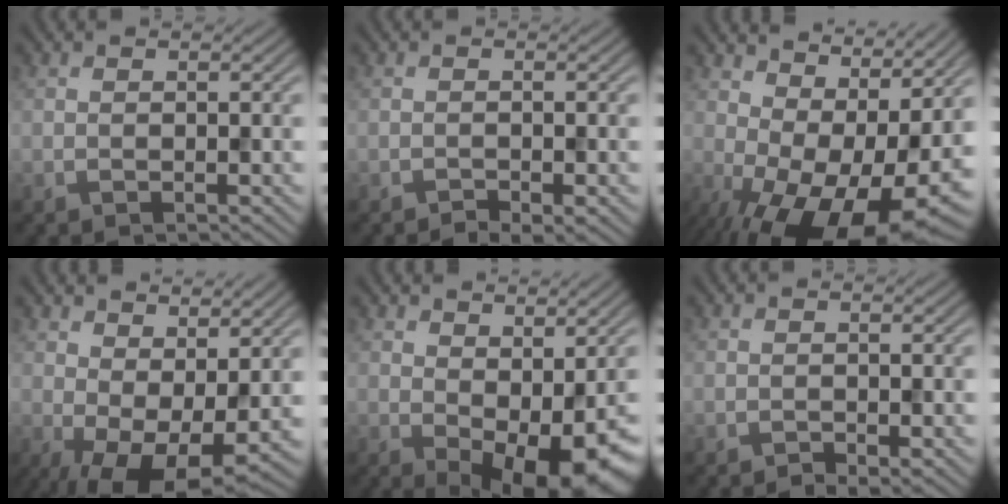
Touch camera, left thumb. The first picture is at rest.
{"total": 1.9, "force": [-1.3, 0.5, 1.3], "torque": [-0.020, -0.003, -0.021]}
{"total": 15.8, "force": [-0.9, 7.8, 13.8], "torque": [-0.198, -0.017, 0.013]}
{"total": 9.5, "force": [0.1, 4.6, 8.4], "torque": [-0.146, -0.010, 0.014]}
{"total": 8.6, "force": [-0.9, 4.5, 7.3], "torque": [-0.100, -0.019, 0.003]}
{"total": 1.5, "force": [-1.0, 0.5, 1.0], "torque": [-0.016, -0.003, -0.016]}